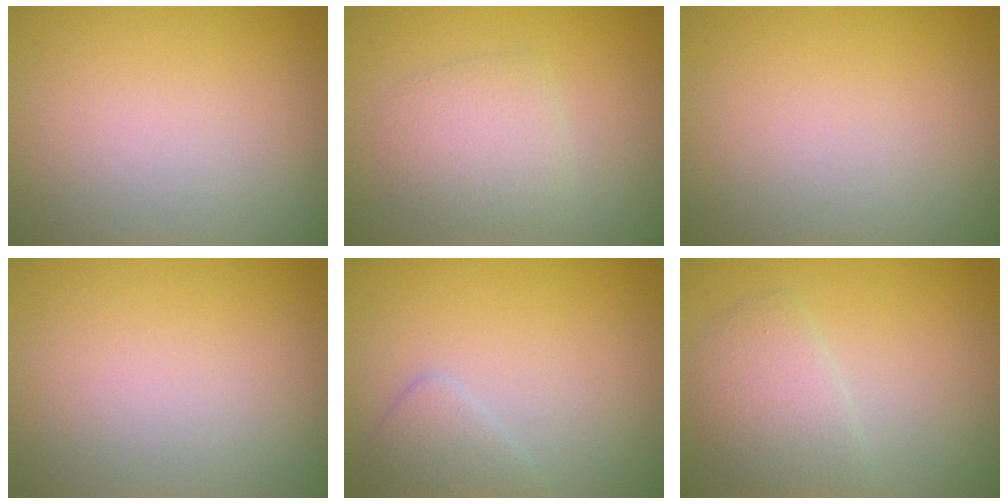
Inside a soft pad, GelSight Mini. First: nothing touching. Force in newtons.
{"total": 2.9, "press": 2.9, "slide": 0.0}
{"total": 0.0}
{"total": 0.0}
{"total": 1.8, "press": 1.8, "slide": 0.0}
{"total": 3.2, "press": 3.2, "slide": 0.2}